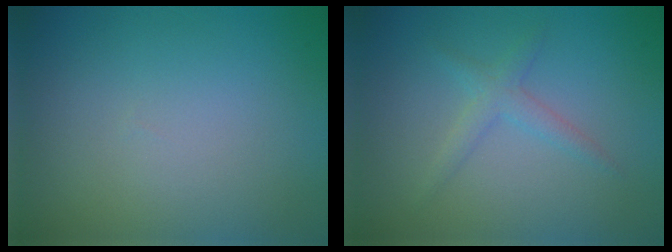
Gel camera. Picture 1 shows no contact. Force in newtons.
{"total": 1.8, "press": 1.8, "slide": 0.1}